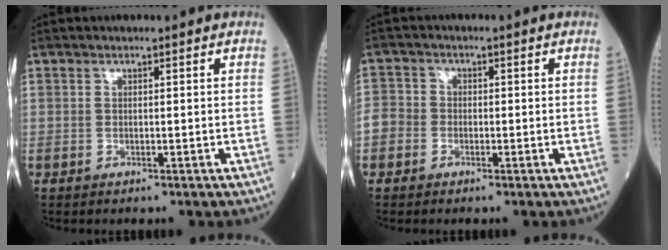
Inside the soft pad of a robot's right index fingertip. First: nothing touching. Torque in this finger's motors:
{"motor_torque": [0.59, -0.10, 0.10, 0.03]}